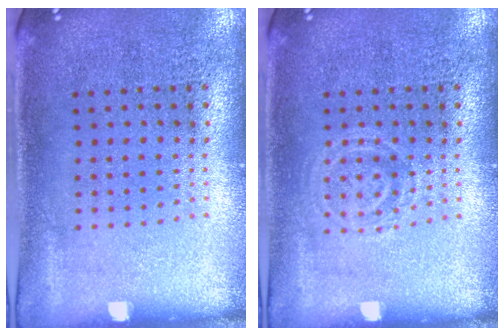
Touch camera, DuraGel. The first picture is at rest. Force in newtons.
{"total": 1.2, "press": 1.2, "slide": 0.3}